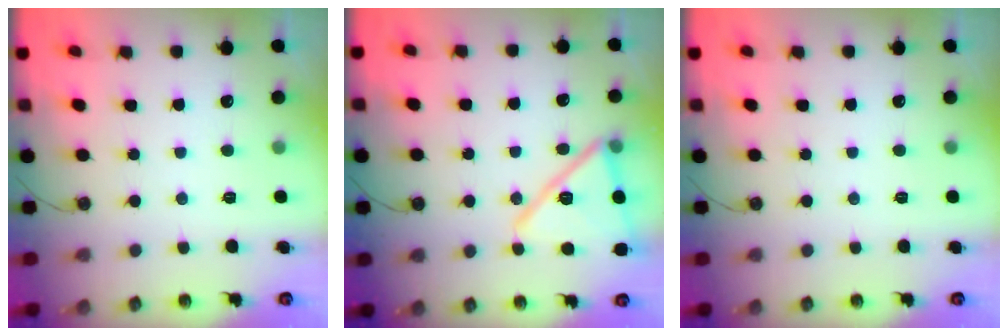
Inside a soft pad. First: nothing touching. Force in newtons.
{"total": 16.4, "press": 14.0, "slide": 8.6}
{"total": 0.0}